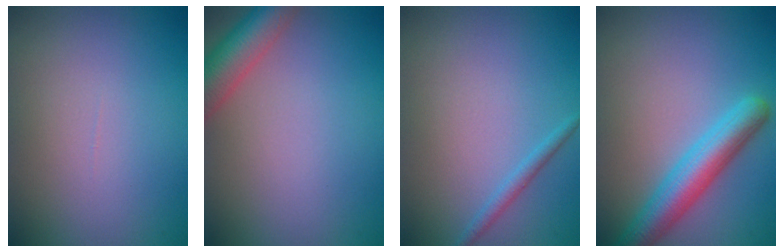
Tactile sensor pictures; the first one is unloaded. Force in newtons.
{"total": 5.1, "press": 5.1, "slide": 0.3}
{"total": 1.1, "press": 1.1, "slide": 0.0}
{"total": 4.8, "press": 4.8, "slide": 0.2}